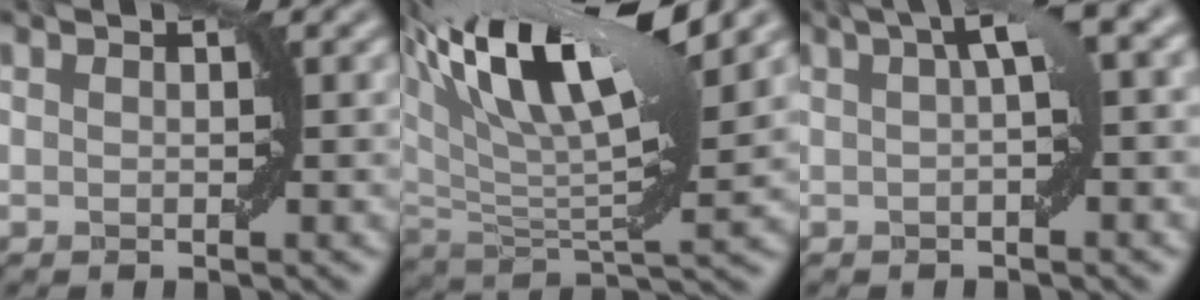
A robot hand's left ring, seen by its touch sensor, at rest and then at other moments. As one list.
[{"total": 13.7, "force": [7.7, 4.1, 10.6], "torque": [-0.193, 0.020, 0.135]}, {"total": 4.1, "force": [0.9, 0.7, 3.9], "torque": [-0.057, 0.018, 0.009]}]